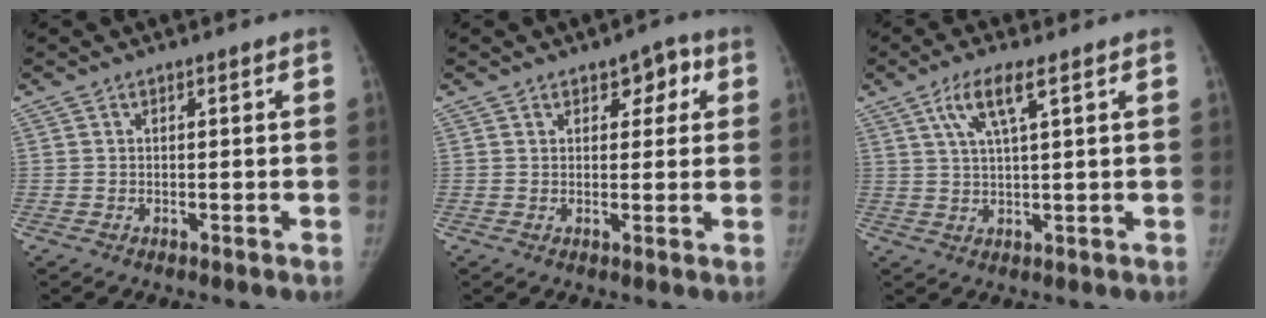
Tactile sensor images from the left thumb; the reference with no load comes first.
{"total": 4.3, "force": [2.0, 2.7, 2.7], "torque": [-0.002, -0.002, 0.019]}
{"total": 6.3, "force": [3.0, 0.9, 5.5], "torque": [-0.118, -0.001, 0.060]}